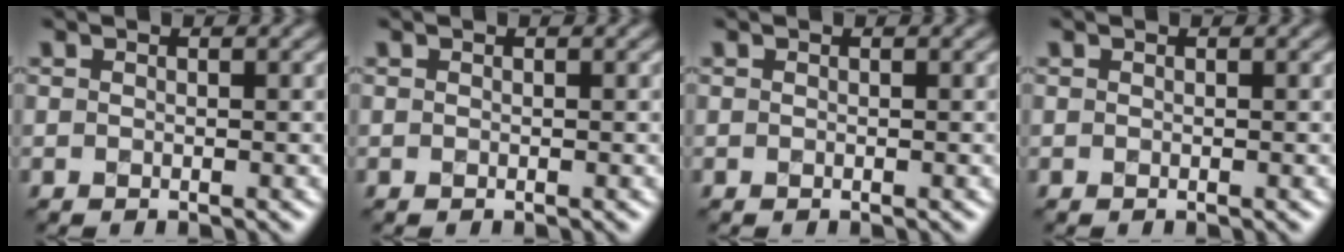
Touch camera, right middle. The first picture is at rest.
{"total": 0.0}
{"total": 0.0}
{"total": 0.0}